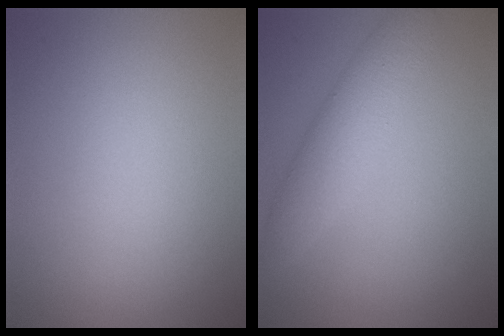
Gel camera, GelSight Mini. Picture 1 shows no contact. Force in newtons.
{"total": 3.8, "press": 3.8, "slide": 0.0}